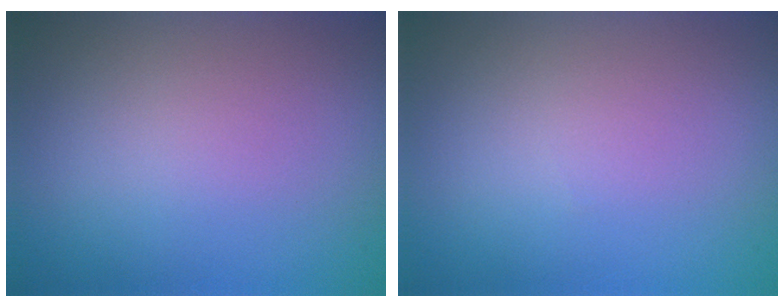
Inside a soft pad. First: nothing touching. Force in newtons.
{"total": 0.0}